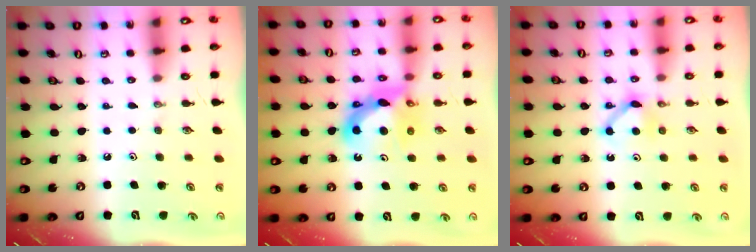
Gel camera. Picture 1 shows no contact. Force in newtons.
{"total": 10.8, "press": 10.7, "slide": 1.1}
{"total": 5.1, "press": 5.0, "slide": 0.7}